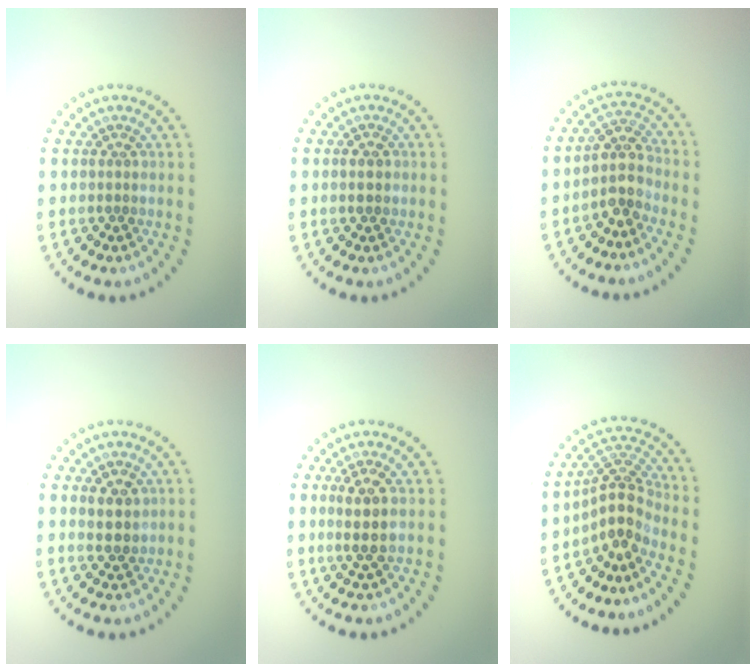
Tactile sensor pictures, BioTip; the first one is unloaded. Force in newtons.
{"total": 1.8, "press": 1.8, "slide": 0.2}
{"total": 3.1, "press": 2.3, "slide": 2.0}
{"total": 2.3, "press": 2.1, "slide": 0.8}
{"total": 2.4, "press": 2.2, "slide": 1.1}
{"total": 3.6, "press": 2.6, "slide": 2.5}